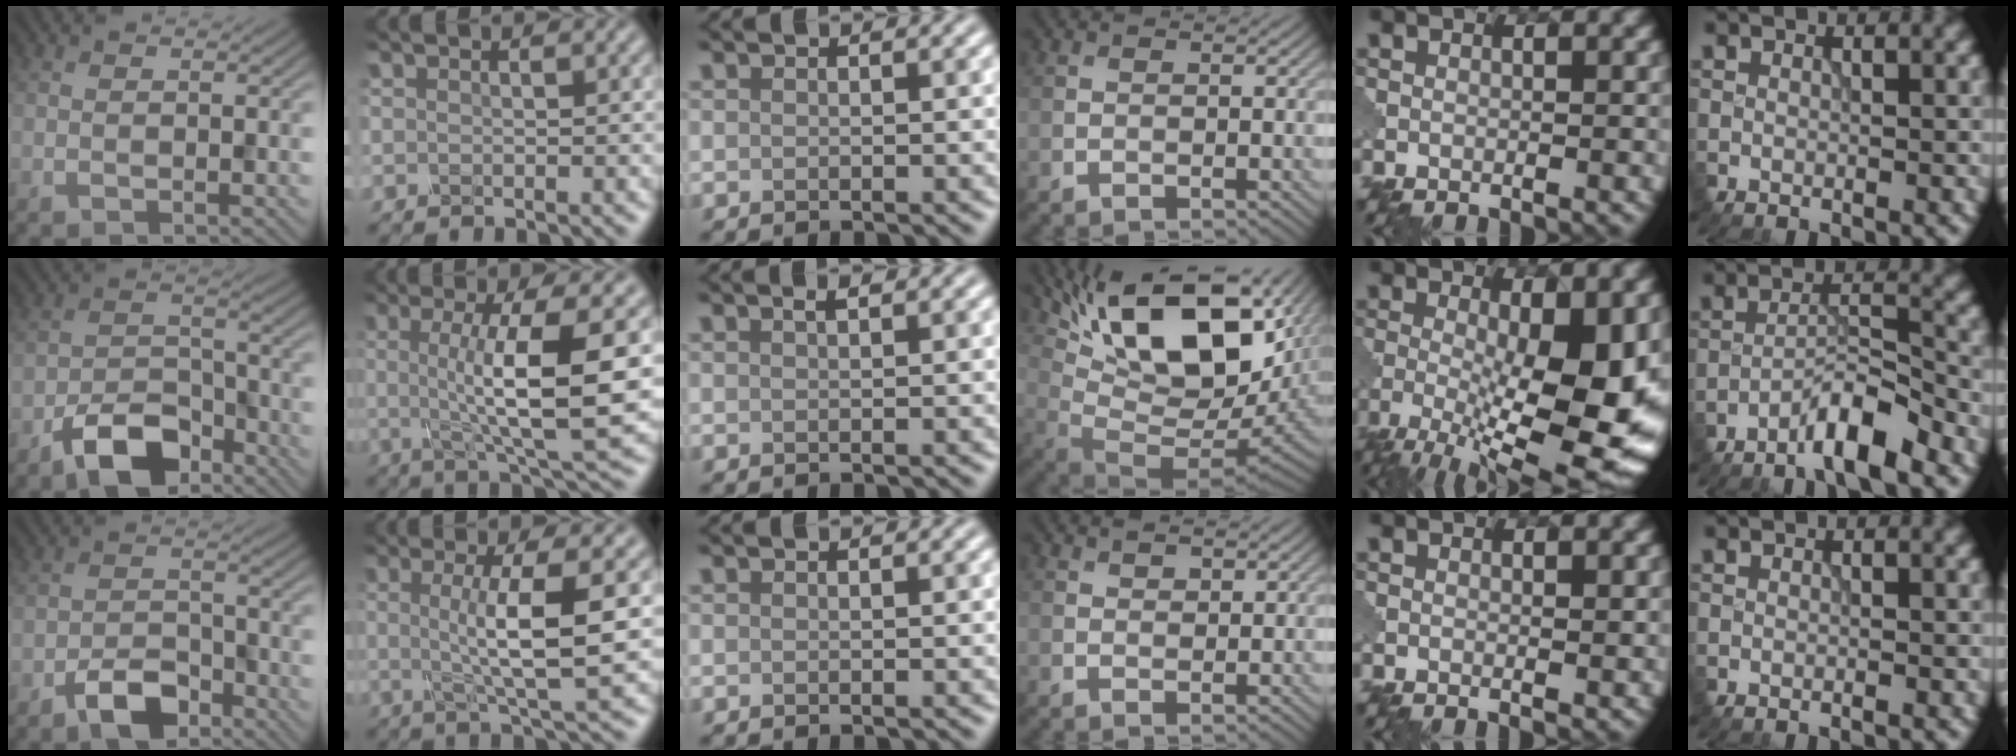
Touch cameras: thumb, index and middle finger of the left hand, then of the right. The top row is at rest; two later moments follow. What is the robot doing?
{"motion": "disassemble", "object": "glue stick"}